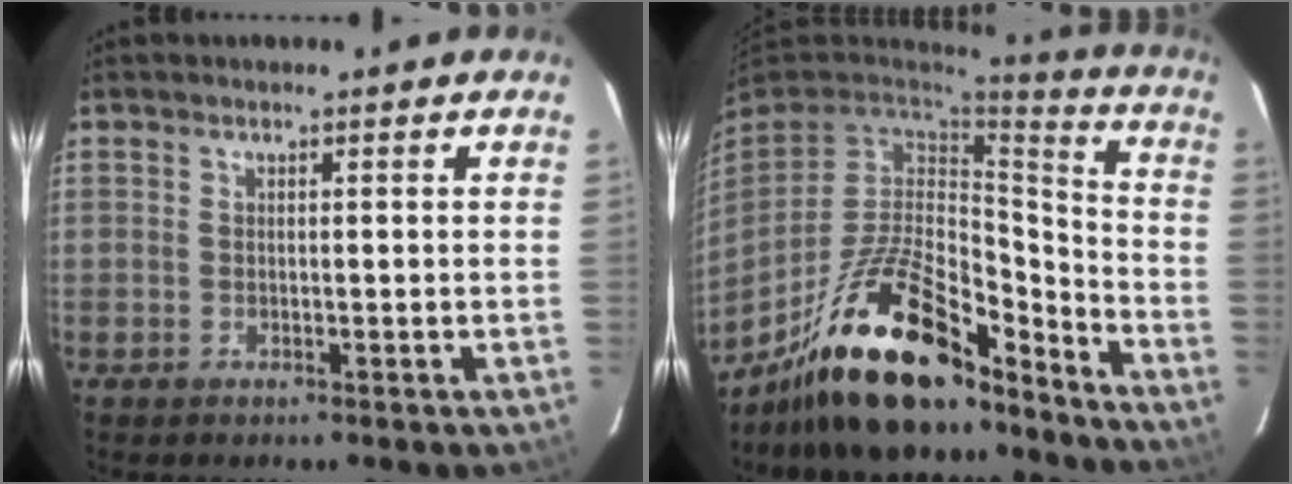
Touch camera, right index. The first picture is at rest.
{"total": 22.7, "force": [-16.6, 7.6, 13.4], "torque": [-0.258, -0.002, -0.273]}